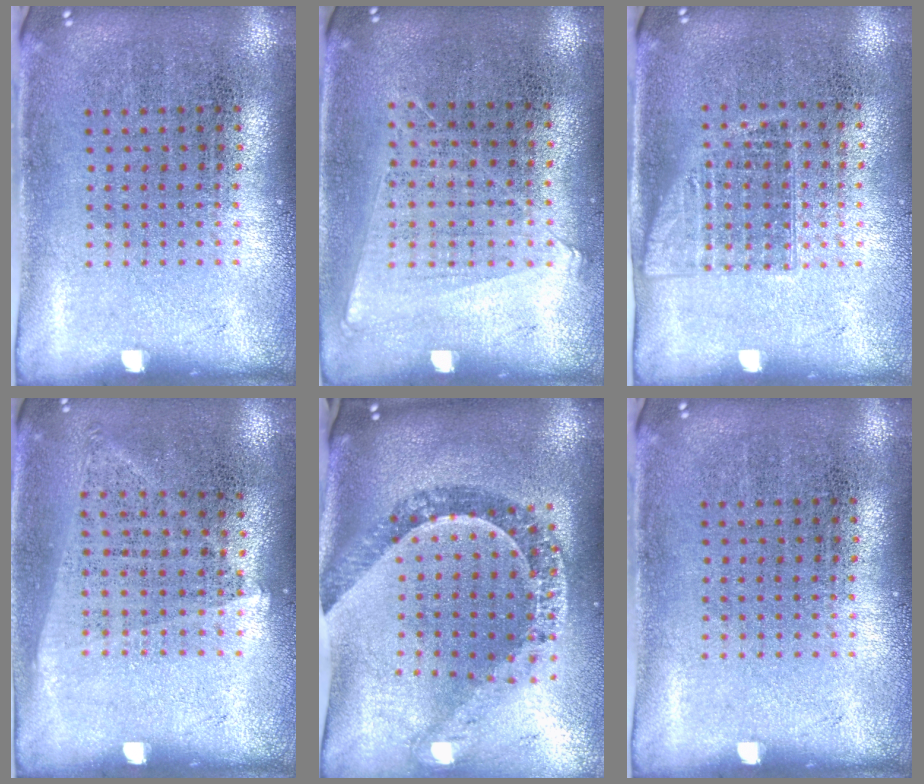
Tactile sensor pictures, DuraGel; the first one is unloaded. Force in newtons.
{"total": 1.0, "press": 0.9, "slide": 0.4}
{"total": 1.0, "press": 0.9, "slide": 0.4}
{"total": 1.0, "press": 0.9, "slide": 0.4}
{"total": 1.4, "press": 1.3, "slide": 0.6}
{"total": 0.0}